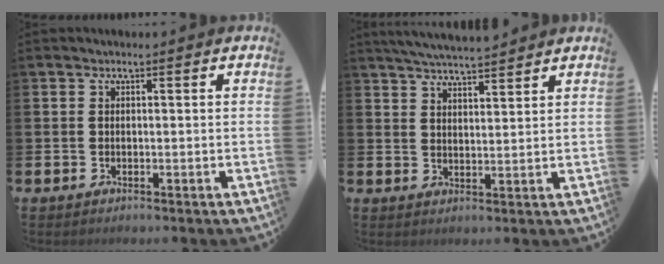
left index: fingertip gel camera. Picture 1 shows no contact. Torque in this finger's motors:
{"motor_torque": [0.11, -0.41, 0.74, 0.15]}